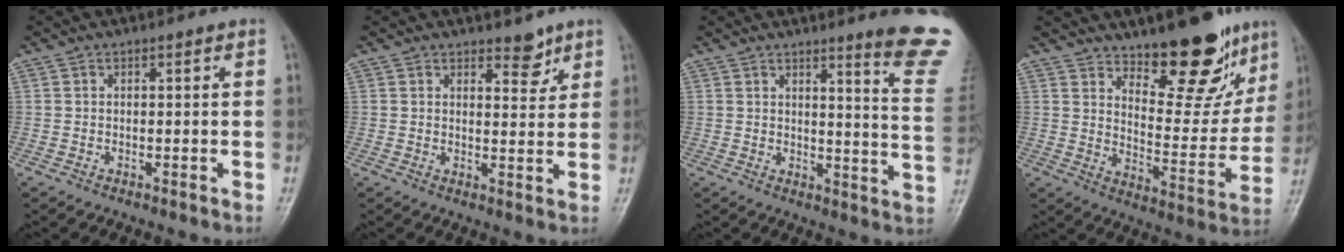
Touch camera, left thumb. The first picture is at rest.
{"total": 3.6, "force": [2.7, 1.7, 1.6], "torque": [0.001, -0.020, 0.040]}
{"total": 12.8, "force": [10.0, 0.1, 8.0], "torque": [-0.077, -0.094, 0.107]}
{"total": 16.1, "force": [11.4, 6.3, 9.4], "torque": [-0.070, -0.089, 0.175]}